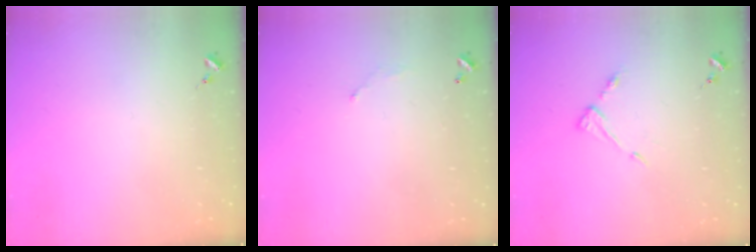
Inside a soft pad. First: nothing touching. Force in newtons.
{"total": 5.2, "press": 5.2, "slide": 0.3}
{"total": 5.6, "press": 5.6, "slide": 0.3}